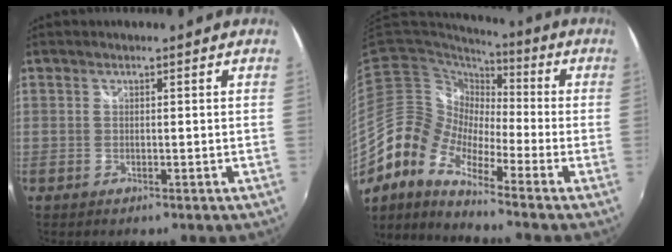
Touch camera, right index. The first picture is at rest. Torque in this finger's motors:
{"motor_torque": [-0.10, -0.06, -0.33, -0.21]}